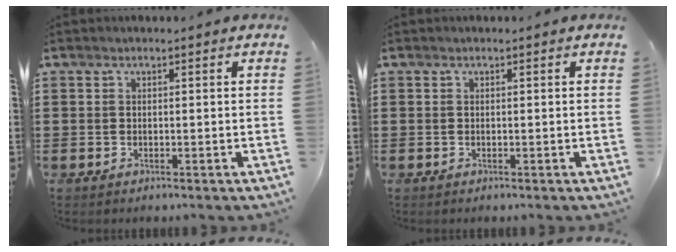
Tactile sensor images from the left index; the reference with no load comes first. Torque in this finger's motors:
{"motor_torque": [0.00, 0.00, 0.00, 0.00]}